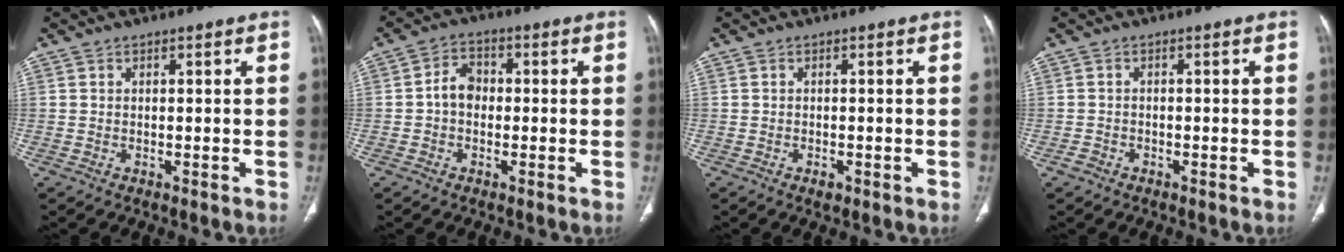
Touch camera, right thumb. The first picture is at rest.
{"total": 4.6, "force": [-0.4, 3.6, 2.9], "torque": [-0.036, 0.017, -0.018]}
{"total": 1.2, "force": [-0.6, 0.7, 0.8], "torque": [-0.013, 0.000, -0.007]}
{"total": 1.4, "force": [-0.9, 1.0, 0.3], "torque": [-0.008, 0.005, -0.019]}